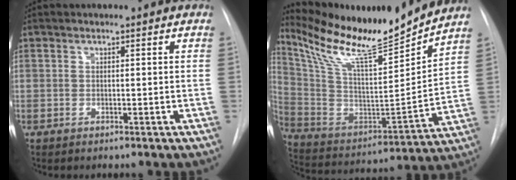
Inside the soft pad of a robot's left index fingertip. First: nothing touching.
{"total": 20.1, "force": [18.0, 0.4, 9.1], "torque": [-0.180, -0.034, 0.312]}